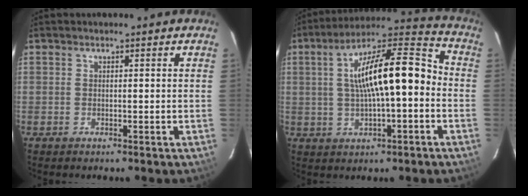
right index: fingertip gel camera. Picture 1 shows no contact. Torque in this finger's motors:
{"motor_torque": [1.23, -0.59, 1.05, 0.21]}